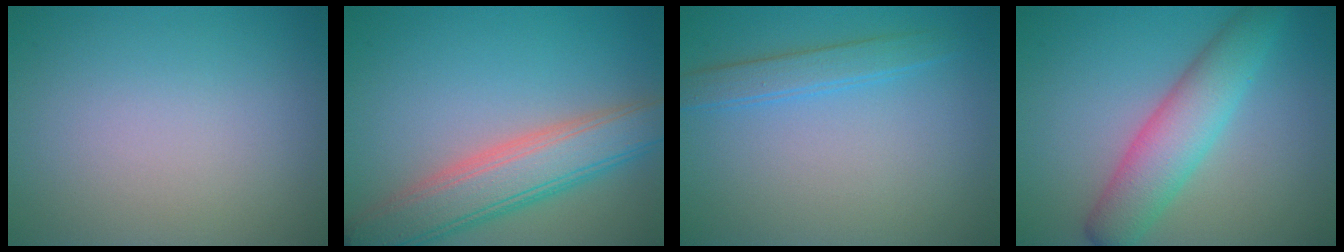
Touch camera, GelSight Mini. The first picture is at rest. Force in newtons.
{"total": 6.6, "press": 6.6, "slide": 0.4}
{"total": 2.3, "press": 2.3, "slide": 0.1}
{"total": 5.4, "press": 5.4, "slide": 0.3}